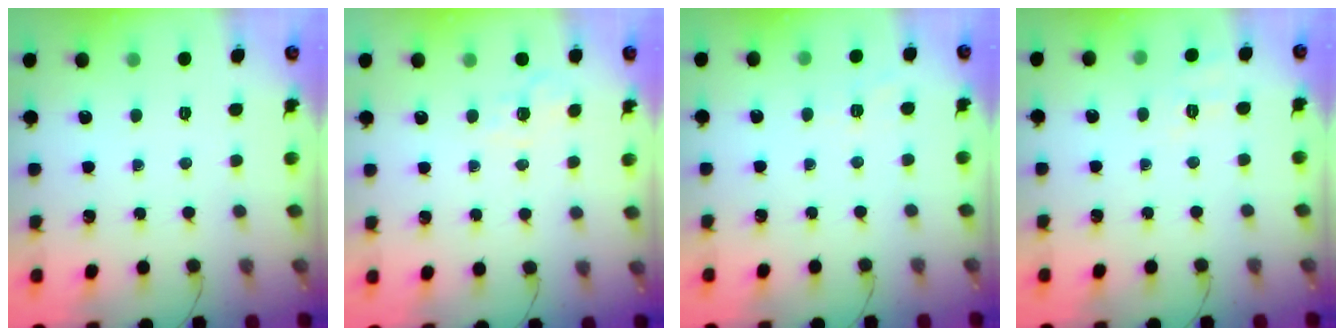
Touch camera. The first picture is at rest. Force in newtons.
{"total": 2.2, "press": 1.6, "slide": 1.6}
{"total": 2.3, "press": 1.8, "slide": 1.4}
{"total": 2.3, "press": 1.2, "slide": 1.9}